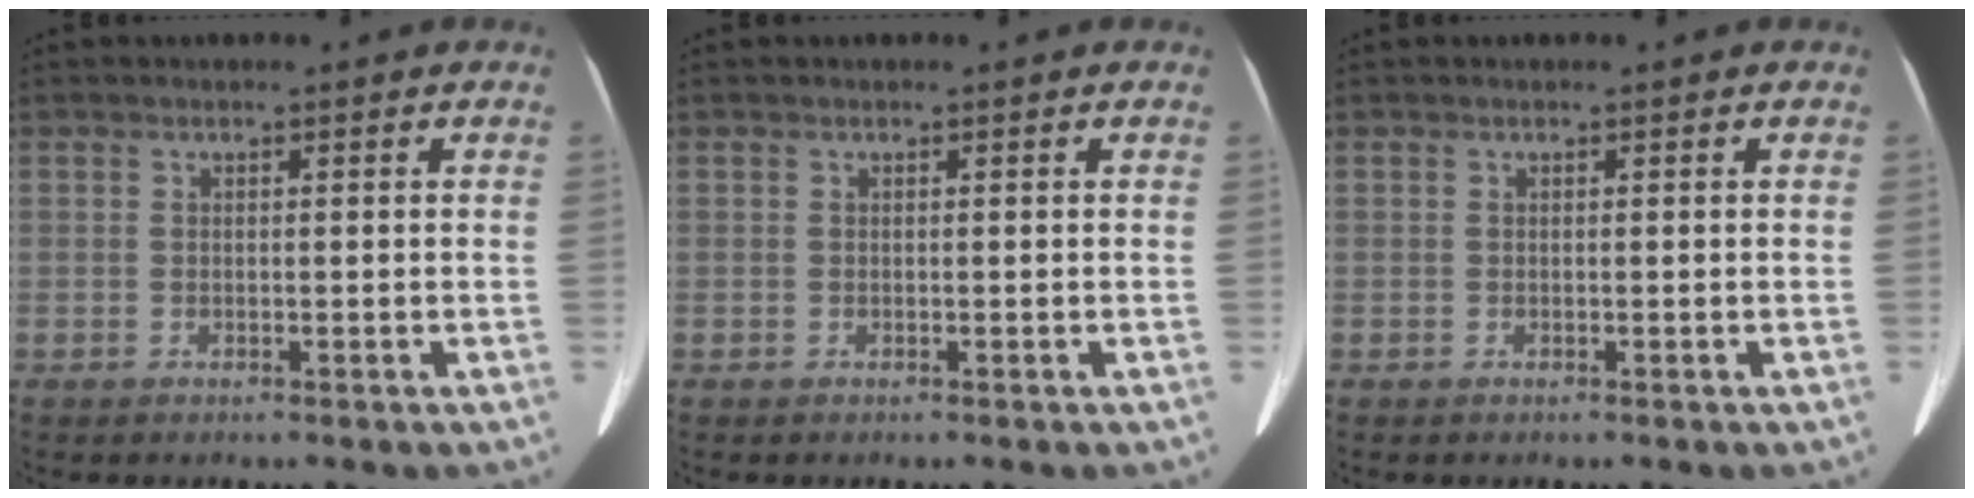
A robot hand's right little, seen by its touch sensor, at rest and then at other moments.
{"total": 0.0}
{"total": 0.0}